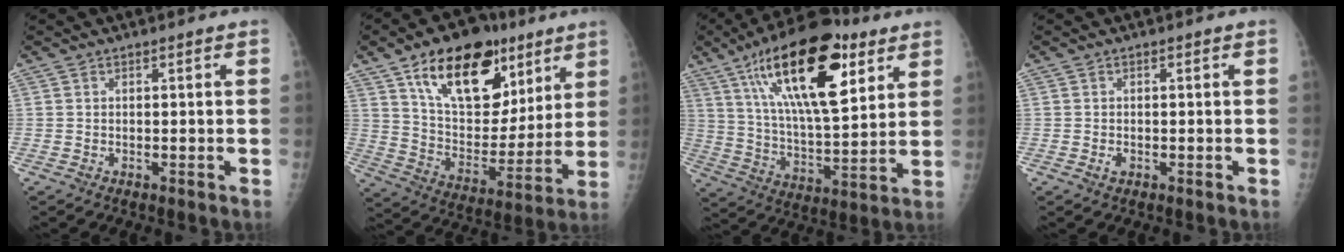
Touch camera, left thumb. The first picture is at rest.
{"total": 22.5, "force": [12.2, 12.9, 13.8], "torque": [-0.171, -0.041, 0.206]}
{"total": 24.7, "force": [11.7, 9.6, 19.5], "torque": [-0.304, -0.033, 0.195]}
{"total": 1.0, "force": [-0.4, 0.7, 0.6], "torque": [-0.009, -0.001, -0.005]}